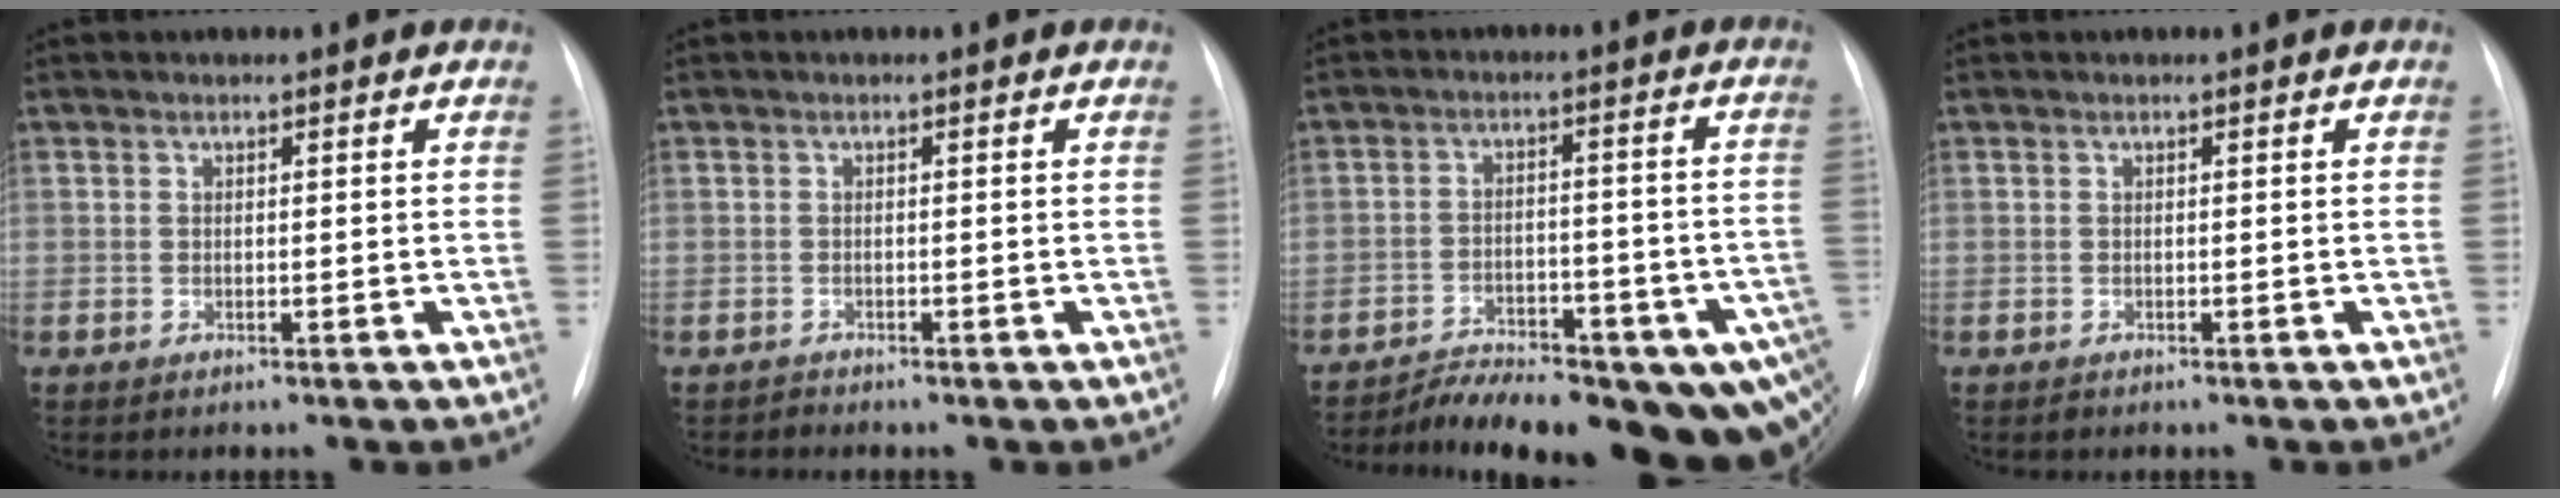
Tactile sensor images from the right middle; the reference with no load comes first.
{"total": 0.6, "force": [-0.5, 0.1, -0.2], "torque": [-0.002, -0.004, -0.010]}
{"total": 20.3, "force": [-15.4, 6.2, 11.8], "torque": [-0.121, 0.013, -0.200]}
{"total": 0.0}